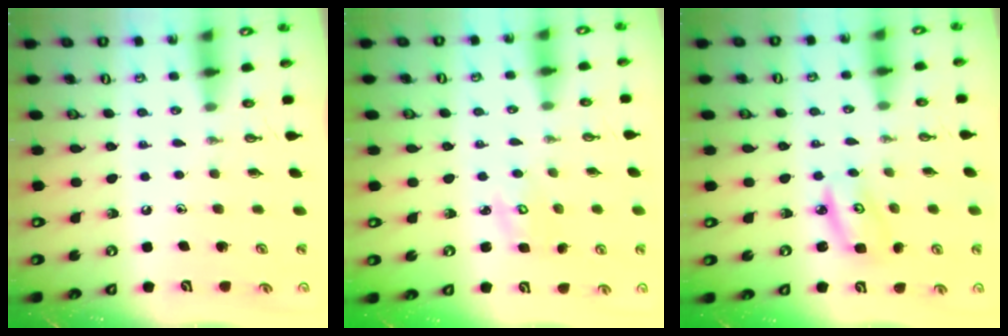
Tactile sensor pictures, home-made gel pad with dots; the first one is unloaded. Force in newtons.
{"total": 2.5, "press": 2.5, "slide": 0.3}
{"total": 4.3, "press": 4.3, "slide": 0.3}